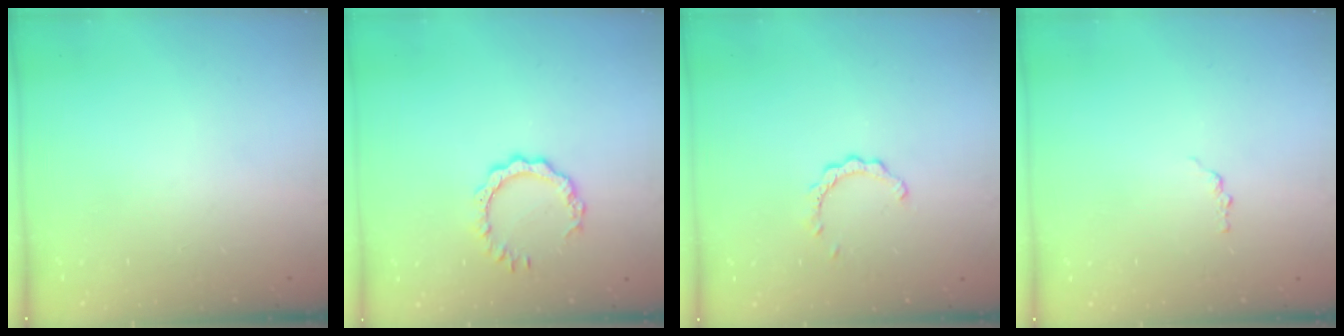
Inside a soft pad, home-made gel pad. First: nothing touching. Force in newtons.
{"total": 6.2, "press": 6.2, "slide": 0.6}
{"total": 2.9, "press": 2.9, "slide": 0.3}
{"total": 0.8, "press": 0.8, "slide": 0.1}